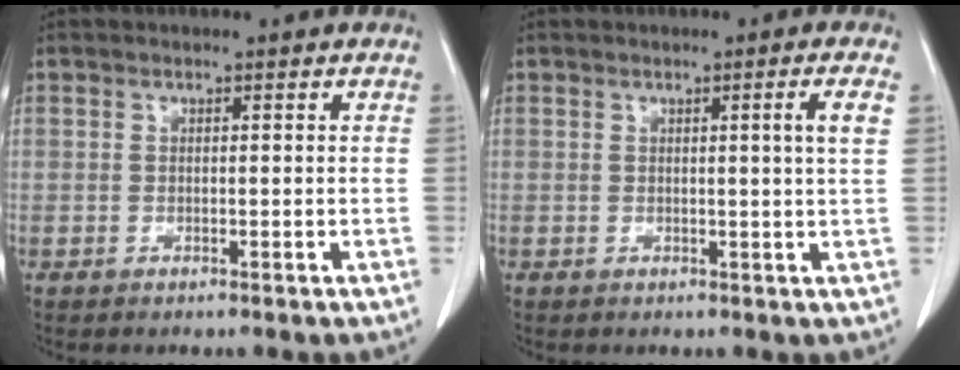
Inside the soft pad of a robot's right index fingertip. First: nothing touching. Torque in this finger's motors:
{"motor_torque": [0.03, 0.00, 0.04, 0.02]}